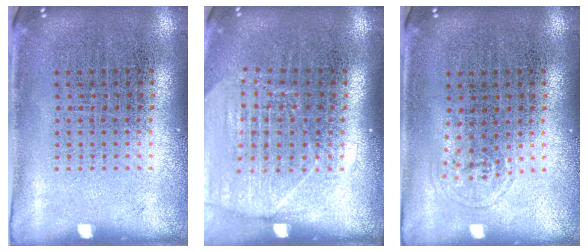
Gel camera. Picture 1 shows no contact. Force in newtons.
{"total": 1.7, "press": 1.5, "slide": 0.8}
{"total": 0.6, "press": 0.5, "slide": 0.3}